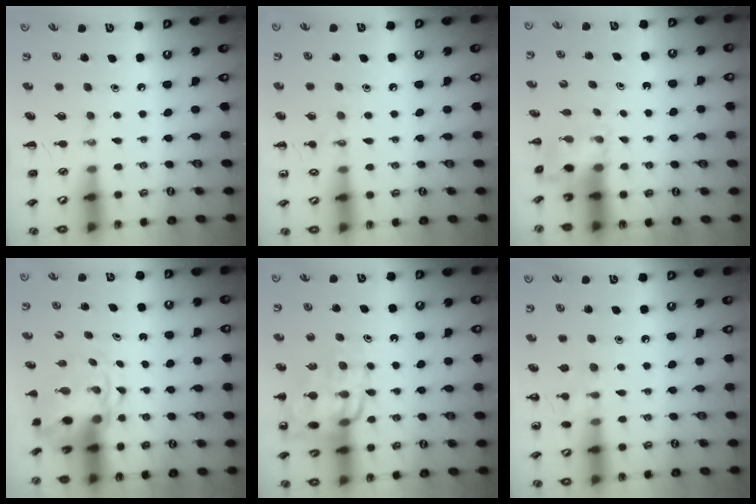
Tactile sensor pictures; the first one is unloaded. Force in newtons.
{"total": 7.2, "press": 6.8, "slide": 2.1}
{"total": 2.5, "press": 2.5, "slide": 0.5}
{"total": 3.9, "press": 3.8, "slide": 0.9}
{"total": 15.2, "press": 15.0, "slide": 2.0}
{"total": 8.7, "press": 8.5, "slide": 1.8}